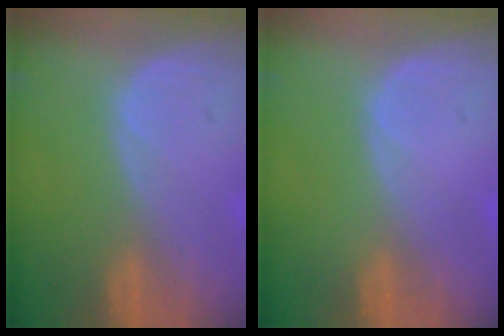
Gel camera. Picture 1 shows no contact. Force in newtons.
{"total": 0.0}